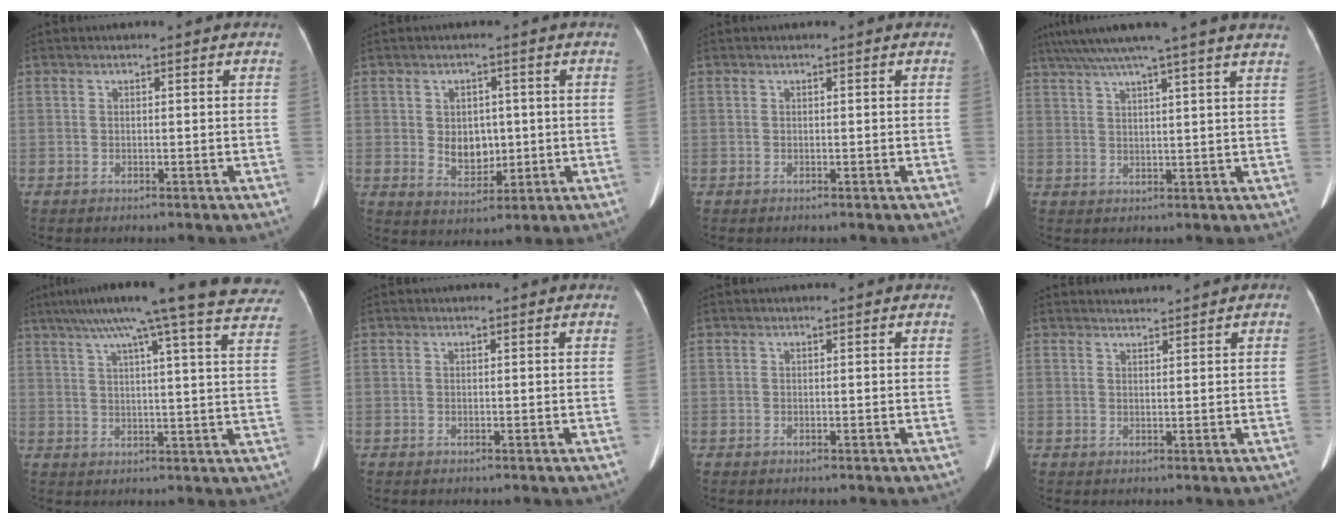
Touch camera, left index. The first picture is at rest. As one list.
[{"total": 5.2, "force": [0.1, 3.8, 3.5], "torque": [-0.057, 0.003, 0.013]}, {"total": 0.0}, {"total": 14.4, "force": [11.8, -1.7, 8.0], "torque": [-0.137, 0.022, 0.154]}, {"total": 28.2, "force": [23.2, 1.2, 16.0], "torque": [-0.209, -0.003, 0.288]}, {"total": 0.0}, {"total": 0.0}, {"total": 1.3, "force": [1.2, -0.3, -0.2], "torque": [0.004, 0.007, 0.023]}]